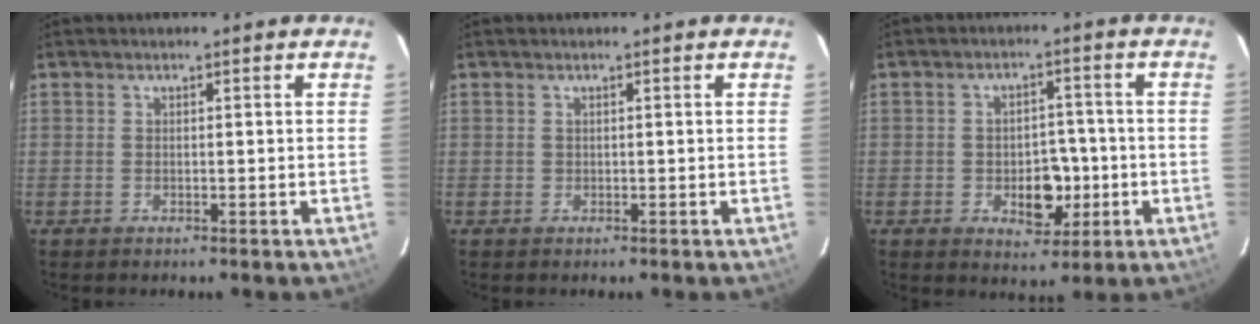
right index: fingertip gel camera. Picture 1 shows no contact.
{"total": 0.0}
{"total": 7.3, "force": [-1.9, 4.9, 5.1], "torque": [-0.089, 0.003, -0.015]}